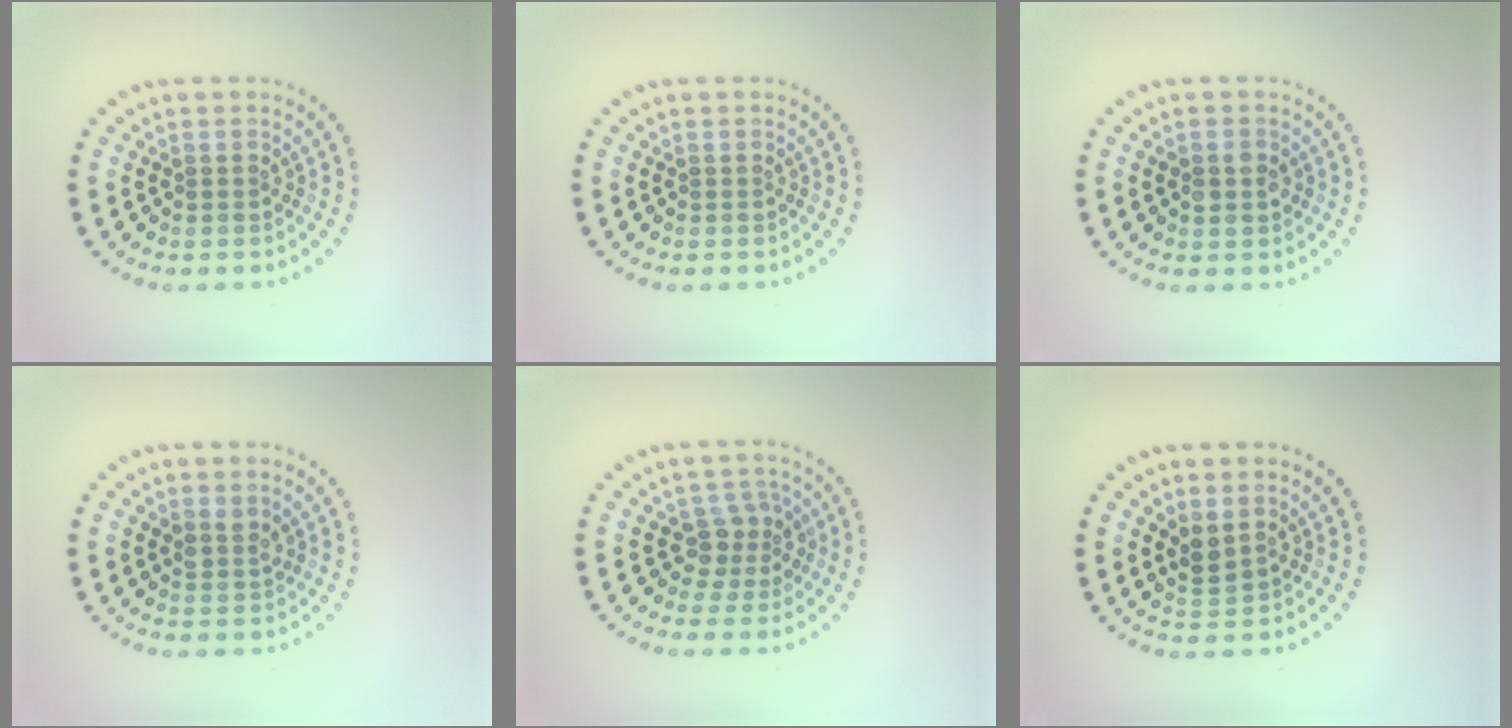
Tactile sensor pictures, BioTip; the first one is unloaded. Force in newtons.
{"total": 0.0}
{"total": 2.0, "press": 2.0, "slide": 0.2}
{"total": 1.4, "press": 1.2, "slide": 0.7}
{"total": 2.5, "press": 2.0, "slide": 1.5}
{"total": 1.7, "press": 1.4, "slide": 0.9}